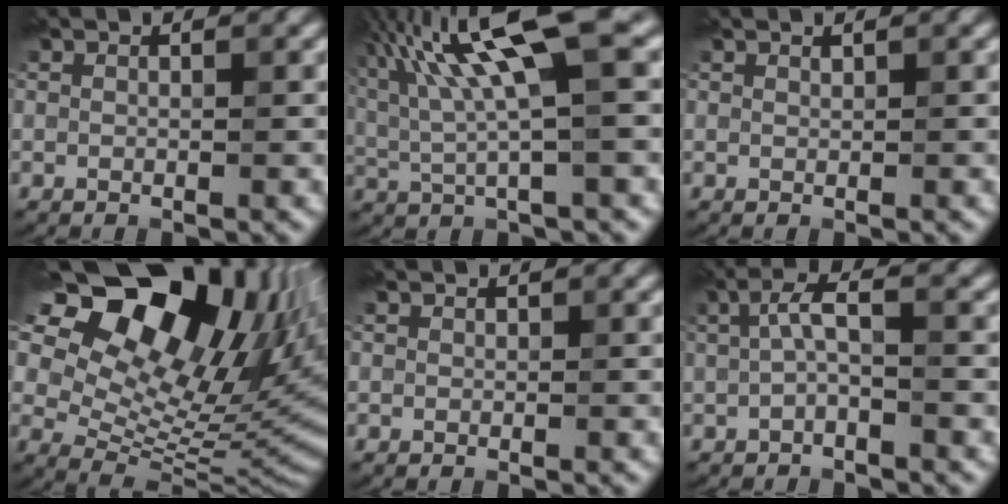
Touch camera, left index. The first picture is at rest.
{"total": 9.4, "force": [3.0, 1.2, 8.8], "torque": [-0.196, 0.007, 0.087]}
{"total": 0.7, "force": [0.4, -0.4, -0.3], "torque": [-0.001, -0.002, 0.018]}
{"total": 17.2, "force": [8.7, 10.1, 10.8], "torque": [-0.180, 0.036, 0.178]}
{"total": 1.6, "force": [0.0, -0.9, -1.3], "torque": [0.002, -0.006, 0.022]}
{"total": 1.2, "force": [-0.6, -0.5, 0.8], "torque": [-0.050, -0.001, 0.016]}